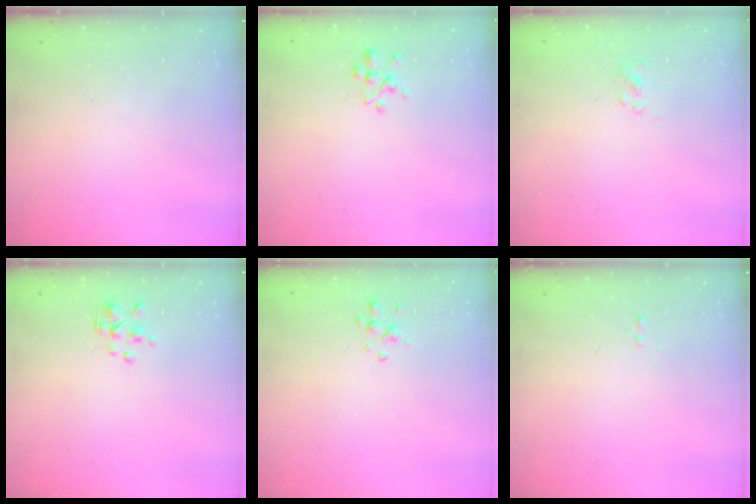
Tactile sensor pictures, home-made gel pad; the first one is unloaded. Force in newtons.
{"total": 2.3, "press": 2.3, "slide": 0.3}
{"total": 1.4, "press": 1.0, "slide": 0.9}
{"total": 1.9, "press": 1.8, "slide": 0.6}
{"total": 0.6, "press": 0.2, "slide": 0.5}
{"total": 0.0}